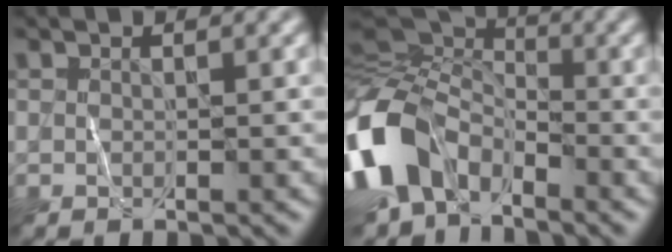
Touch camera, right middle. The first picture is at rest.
{"total": 12.5, "force": [-5.3, 8.1, 7.8], "torque": [-0.189, -0.023, -0.105]}